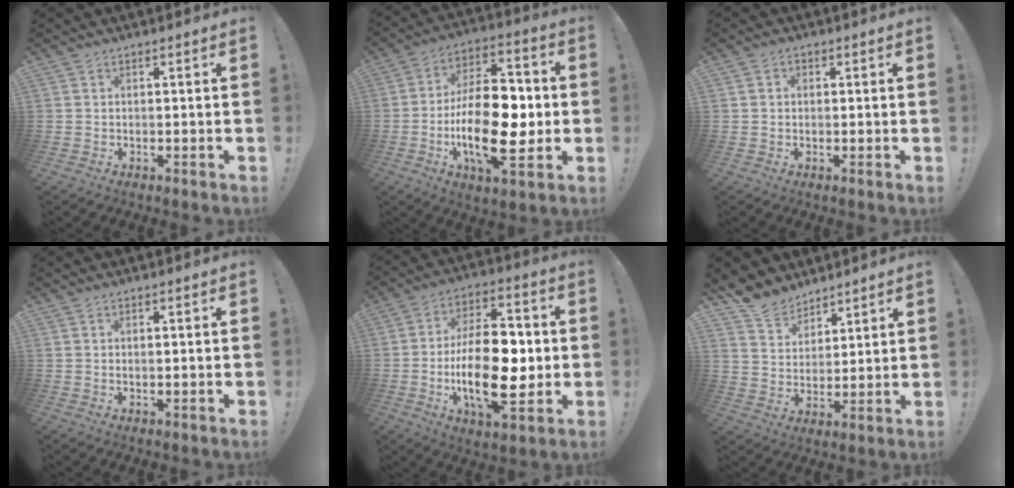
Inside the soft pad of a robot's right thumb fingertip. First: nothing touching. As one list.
[{"total": 23.6, "force": [-4.5, 11.4, 20.2], "torque": [-0.351, 0.020, -0.070]}, {"total": 1.5, "force": [-0.2, 1.3, 0.7], "torque": [-0.012, 0.007, -0.004]}, {"total": 0.6, "force": [0.4, 0.1, 0.4], "torque": [-0.001, -0.002, 0.005]}, {"total": 22.0, "force": [-3.1, 10.7, 19.0], "torque": [-0.334, 0.004, -0.051]}, {"total": 9.7, "force": [8.1, 5.3, 1.0], "torque": [-0.037, -0.061, 0.164]}]